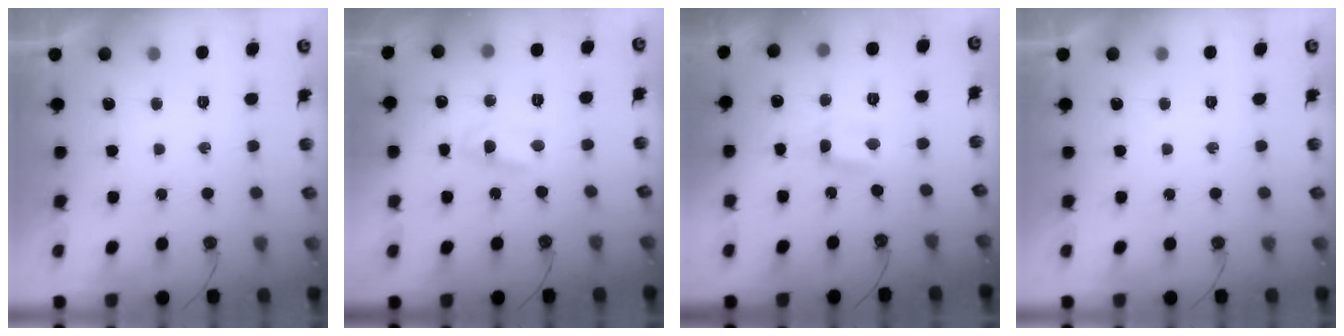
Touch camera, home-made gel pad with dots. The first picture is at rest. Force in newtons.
{"total": 2.9, "press": 2.9, "slide": 0.4}
{"total": 0.6, "press": 0.3, "slide": 0.5}
{"total": 0.0}